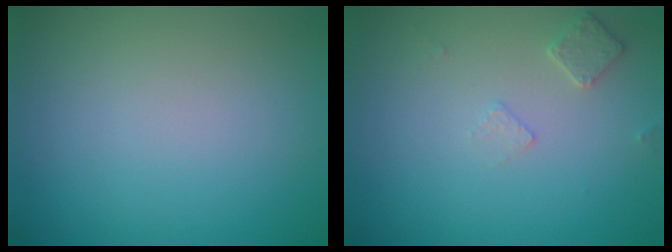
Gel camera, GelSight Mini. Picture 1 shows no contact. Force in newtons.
{"total": 1.5, "press": 1.4, "slide": 0.3}